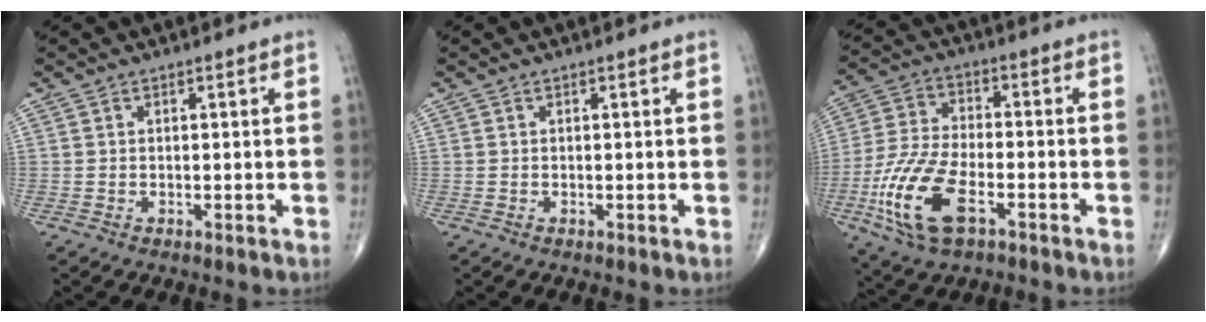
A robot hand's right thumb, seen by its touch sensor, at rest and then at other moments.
{"total": 0.0}
{"total": 15.0, "force": [-6.0, 6.9, 11.9], "torque": [-0.254, 0.015, -0.114]}